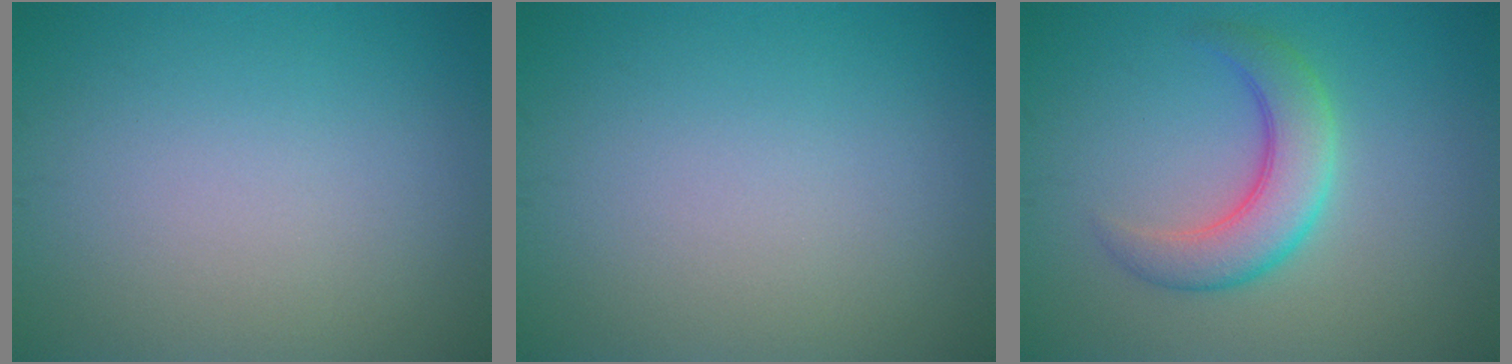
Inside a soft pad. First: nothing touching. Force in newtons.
{"total": 0.0}
{"total": 4.6, "press": 4.6, "slide": 0.2}